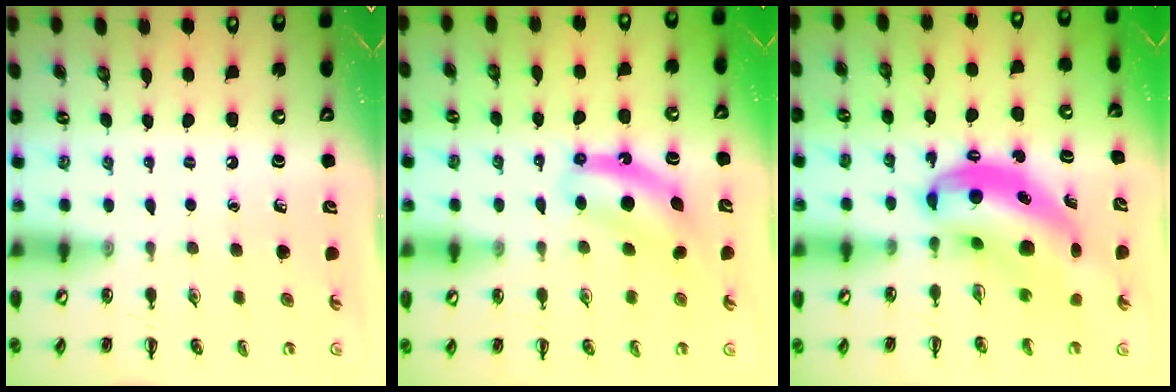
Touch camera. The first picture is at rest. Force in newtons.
{"total": 8.5, "press": 8.4, "slide": 1.2}
{"total": 10.8, "press": 10.4, "slide": 2.8}